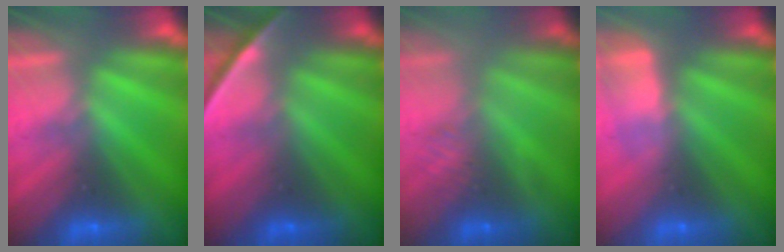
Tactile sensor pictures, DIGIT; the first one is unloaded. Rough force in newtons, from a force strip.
{"total": 1.9}
{"total": 2.5}
{"total": 3.0}